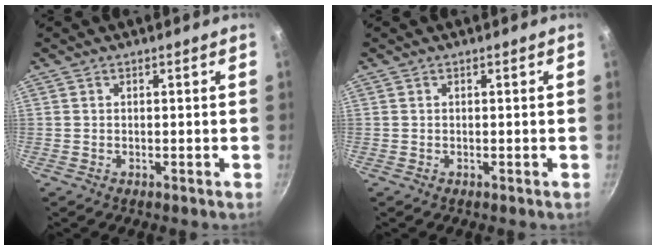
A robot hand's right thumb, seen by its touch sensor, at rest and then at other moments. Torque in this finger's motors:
{"motor_torque": [-0.14, 0.15, 0.00, 0.00, 0.00]}